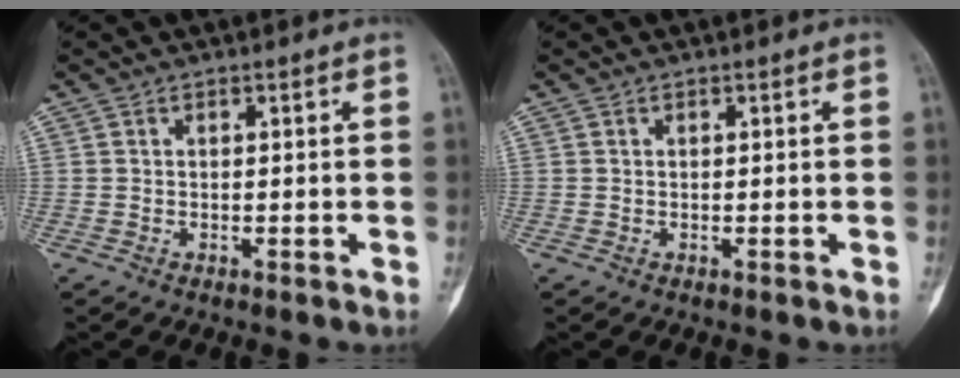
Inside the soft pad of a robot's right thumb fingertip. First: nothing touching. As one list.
[{"total": 0.0}]